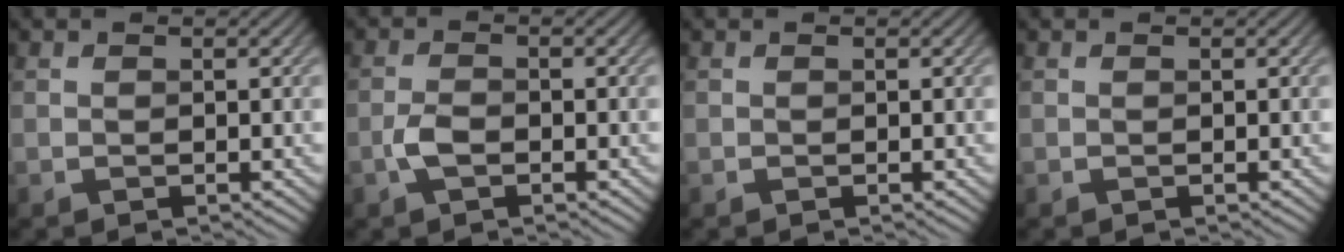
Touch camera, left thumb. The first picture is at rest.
{"total": 2.5, "force": [-1.1, 1.2, 1.9], "torque": [-0.040, 0.001, -0.026]}
{"total": 0.0}
{"total": 0.0}